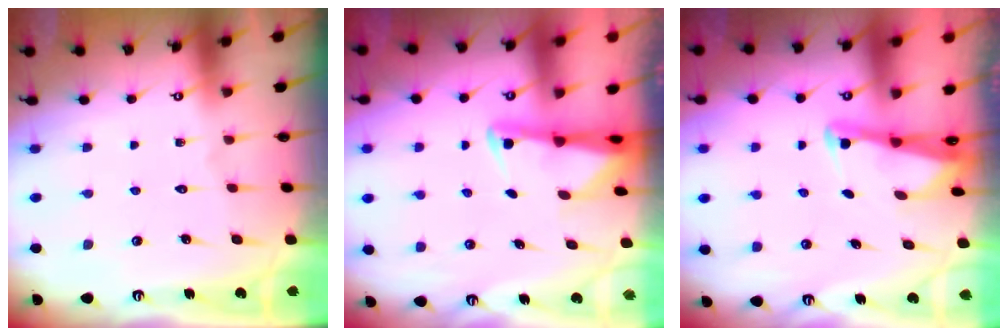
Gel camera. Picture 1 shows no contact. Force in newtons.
{"total": 2.3, "press": 2.3, "slide": 0.5}
{"total": 2.5, "press": 2.5, "slide": 0.2}